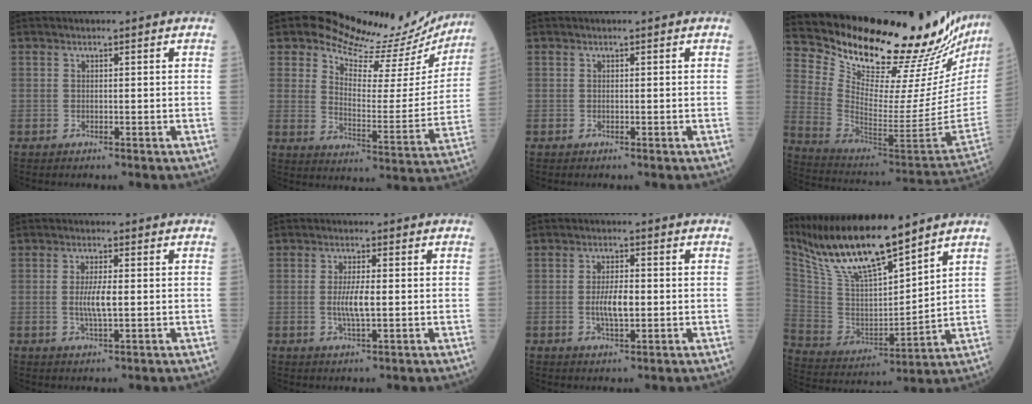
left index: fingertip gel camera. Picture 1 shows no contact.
{"total": 16.1, "force": [15.0, 5.1, 2.5], "torque": [-0.020, -0.059, 0.169]}
{"total": 0.0}
{"total": 29.7, "force": [26.2, 3.0, 13.6], "torque": [-0.226, -0.133, 0.357]}
{"total": 3.8, "force": [-0.9, 0.5, 3.7], "torque": [-0.073, -0.010, -0.019]}
{"total": 3.9, "force": [-1.1, 0.5, 3.8], "torque": [-0.075, -0.010, -0.022]}
{"total": 4.4, "force": [-1.2, 1.3, 4.0], "torque": [-0.079, -0.006, -0.026]}
{"total": 15.8, "force": [13.1, 1.8, 8.6], "torque": [-0.173, -0.004, 0.253]}